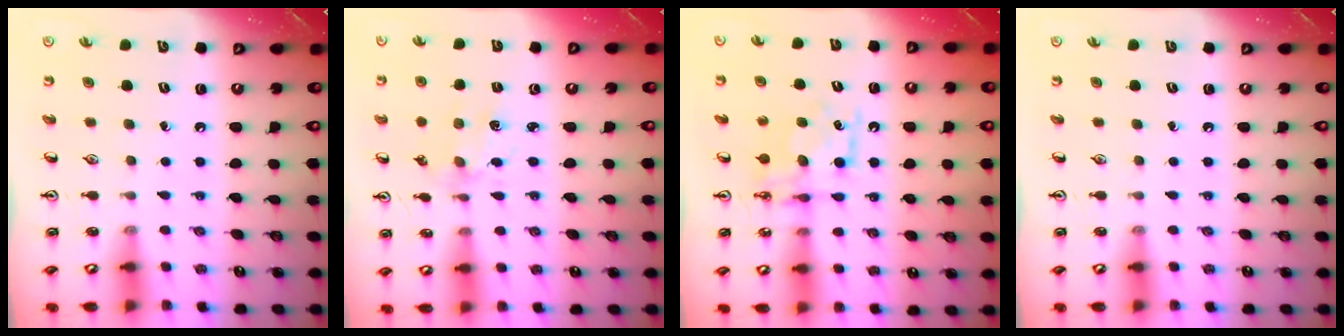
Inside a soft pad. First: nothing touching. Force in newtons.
{"total": 2.6, "press": 2.6, "slide": 0.4}
{"total": 7.8, "press": 7.8, "slide": 0.4}
{"total": 0.0}